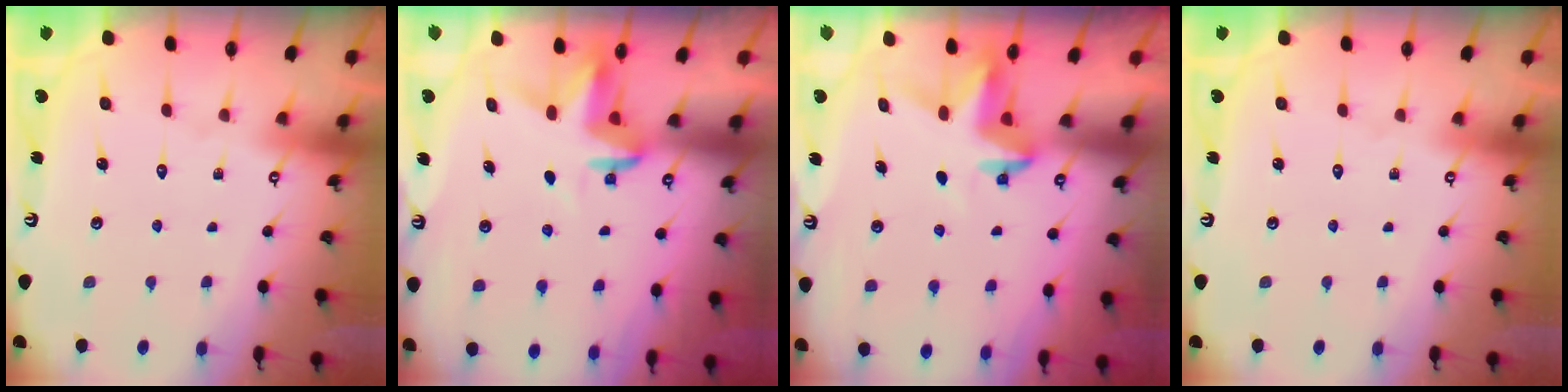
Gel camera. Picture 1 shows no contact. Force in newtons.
{"total": 3.5, "press": 3.5, "slide": 0.2}
{"total": 3.5, "press": 3.5, "slide": 0.3}
{"total": 0.0}